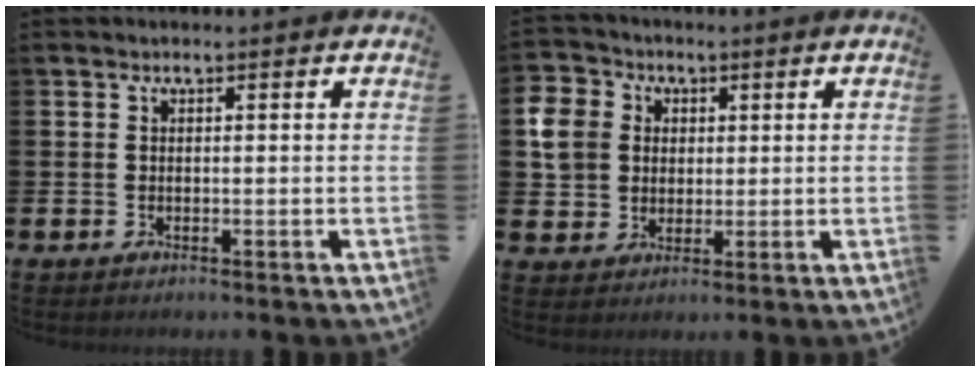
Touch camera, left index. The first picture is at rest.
{"total": 7.3, "force": [2.4, 6.6, 2.0], "torque": [-0.068, 0.016, 0.045]}